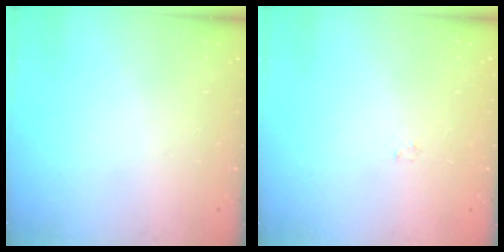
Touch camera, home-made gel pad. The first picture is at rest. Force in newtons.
{"total": 0.8, "press": 0.8, "slide": 0.2}